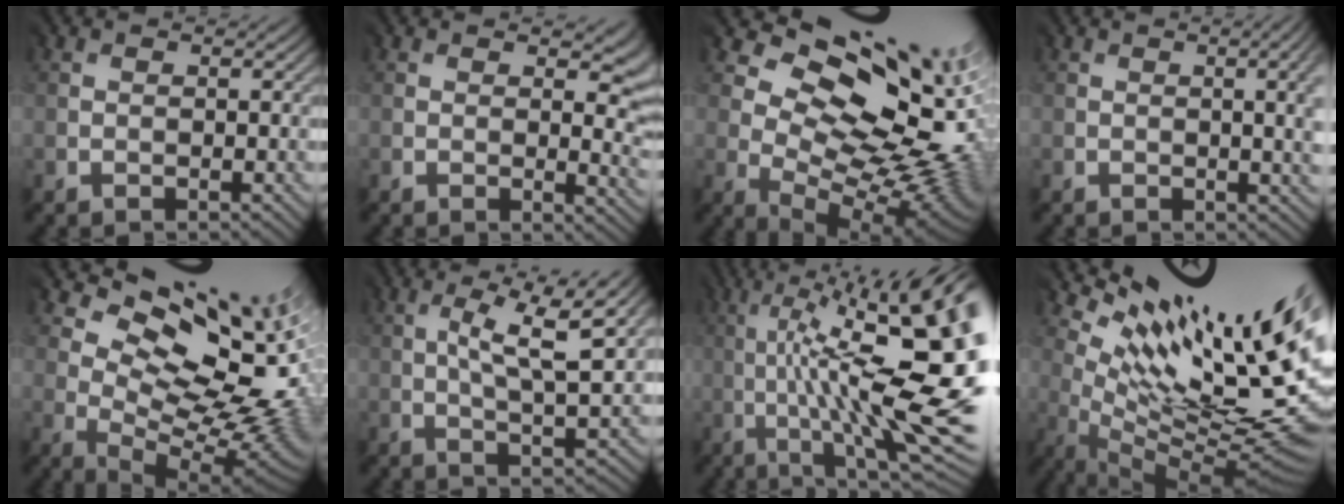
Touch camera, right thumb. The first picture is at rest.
{"total": 6.6, "force": [1.9, 2.8, 5.6], "torque": [-0.075, -0.001, 0.036]}
{"total": 15.8, "force": [4.6, 9.4, 11.8], "torque": [-0.135, 0.010, 0.114]}
{"total": 4.9, "force": [-0.5, 1.4, 4.7], "torque": [-0.024, 0.010, -0.012]}
{"total": 14.8, "force": [6.1, 8.0, 10.9], "torque": [-0.153, 0.014, 0.120]}
{"total": 7.1, "force": [1.1, 1.9, 6.8], "torque": [-0.119, -0.001, 0.022]}
{"total": 17.7, "force": [-1.3, 3.6, 17.3], "torque": [-0.246, 0.023, -0.001]}
{"total": 15.0, "force": [6.3, 4.1, 13.0], "torque": [-0.209, 0.000, 0.127]}